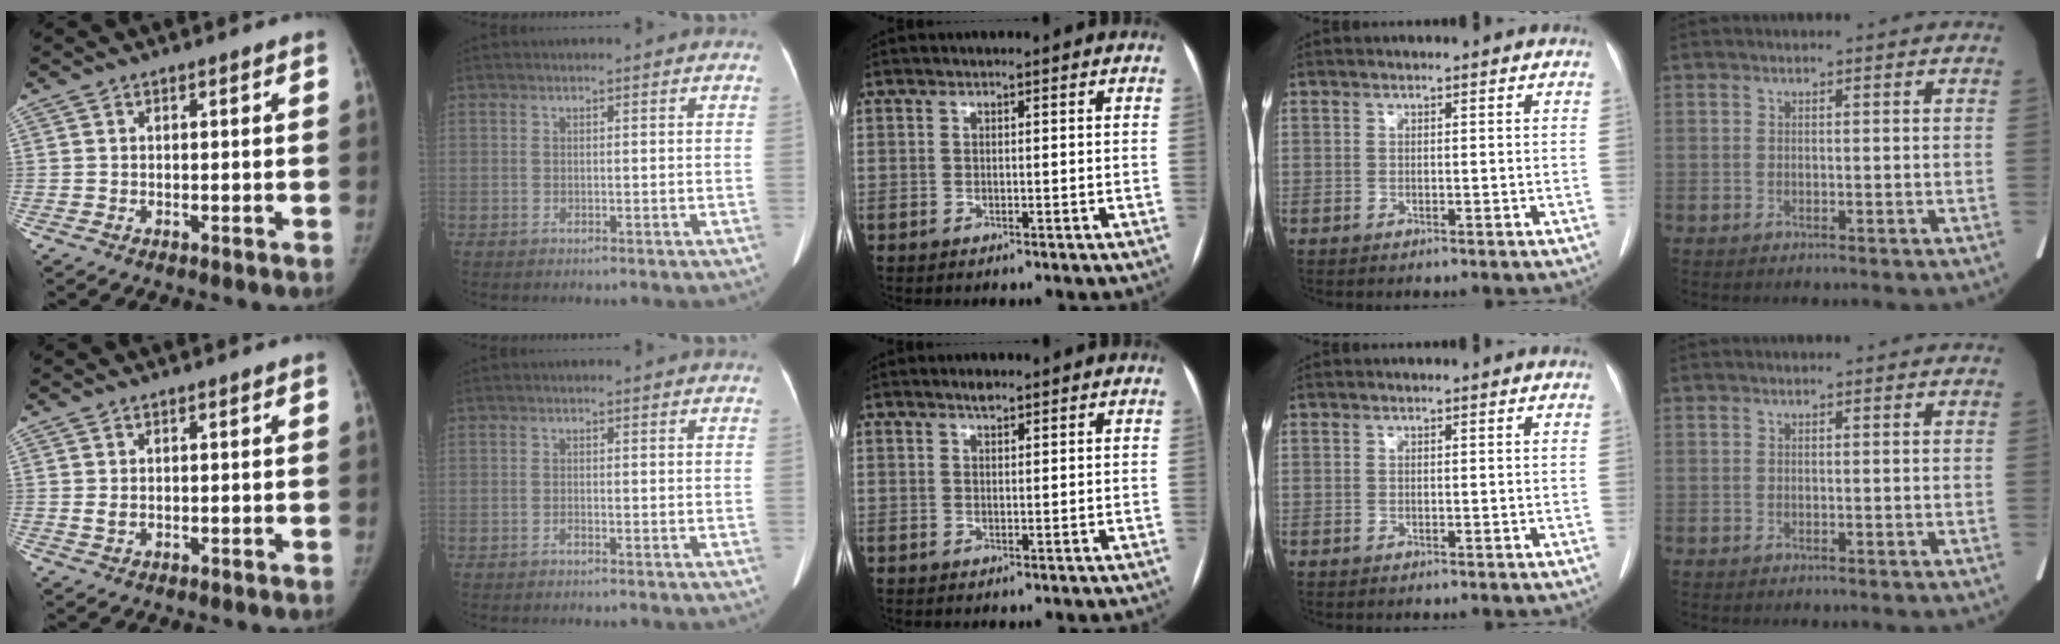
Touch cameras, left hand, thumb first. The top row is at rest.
{"thumb": {"total": 1.5, "force": [0.5, 0.8, 1.2], "torque": [-0.024, -0.002, 0.016]}, "index": {"total": 0.5, "force": [-0.5, 0.0, 0.2], "torque": [-0.007, -0.002, -0.010]}, "middle": {"total": 1.4, "force": [1.1, 0.4, 0.7], "torque": [-0.015, 0.003, 0.020]}}